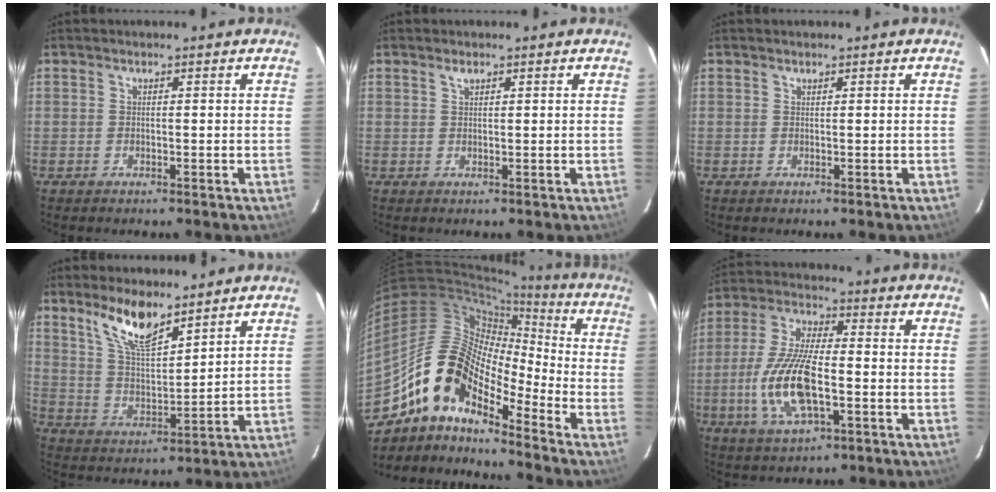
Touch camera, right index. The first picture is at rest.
{"total": 0.9, "force": [0.7, 0.4, 0.5], "torque": [-0.008, 0.003, 0.012]}
{"total": 0.0}
{"total": 9.8, "force": [7.3, 2.7, 6.0], "torque": [-0.107, 0.001, 0.146]}
{"total": 15.1, "force": [-10.6, 5.9, 9.0], "torque": [-0.152, 0.007, -0.216]}
{"total": 14.3, "force": [-3.3, 5.3, 12.8], "torque": [-0.272, -0.004, -0.064]}